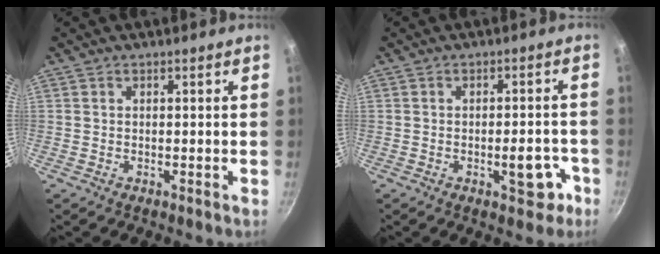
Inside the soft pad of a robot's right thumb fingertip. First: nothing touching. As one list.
[{"total": 6.4, "force": [-2.6, 2.9, 5.1], "torque": [-0.044, 0.019, -0.030]}]